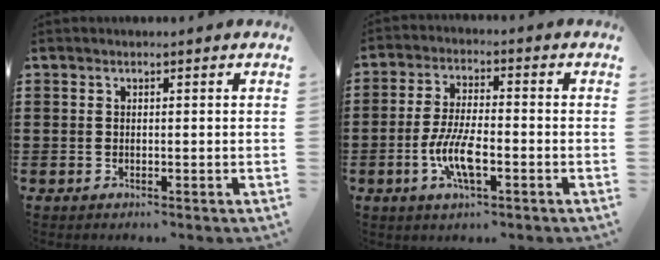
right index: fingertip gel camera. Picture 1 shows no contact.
{"total": 7.4, "force": [-2.5, 2.2, 6.6], "torque": [-0.148, -0.014, -0.050]}